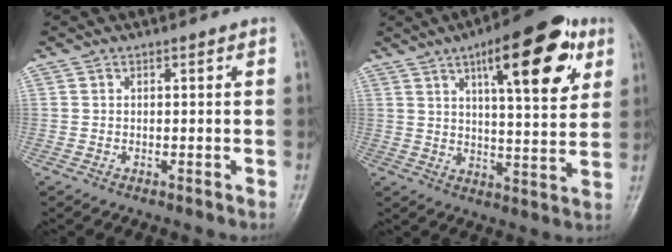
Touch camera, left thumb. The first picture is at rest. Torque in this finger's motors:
{"motor_torque": [1.94, 1.85, 1.83, -0.95, 0.20]}